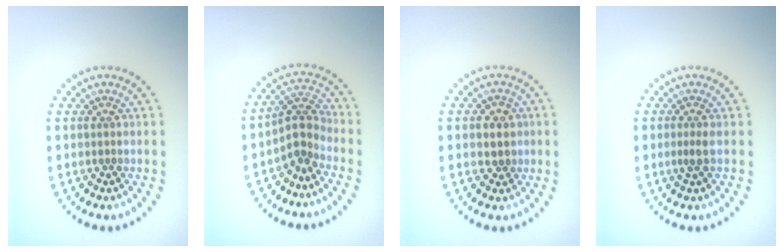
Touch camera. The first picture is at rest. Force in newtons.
{"total": 2.9, "press": 2.1, "slide": 2.0}
{"total": 1.9, "press": 1.8, "slide": 0.4}
{"total": 1.0, "press": 0.8, "slide": 0.7}